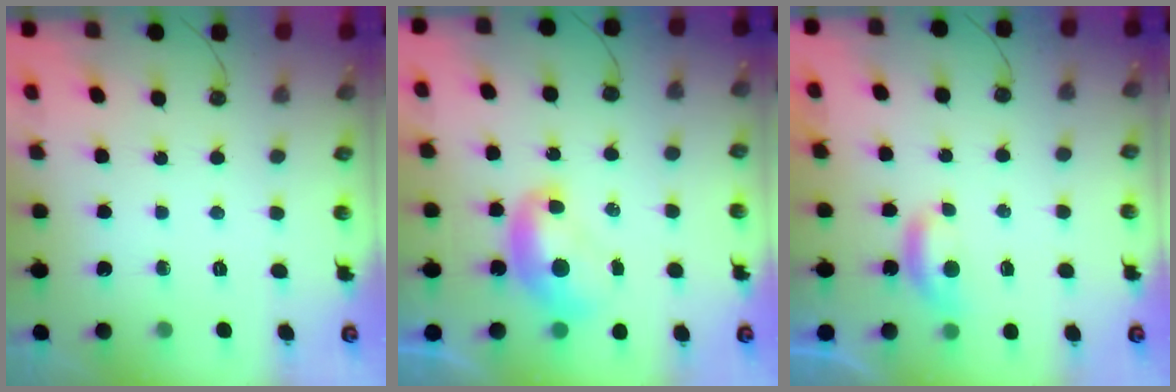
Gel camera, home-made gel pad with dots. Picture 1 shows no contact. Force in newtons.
{"total": 1.9, "press": 1.9, "slide": 0.2}
{"total": 2.5, "press": 2.5, "slide": 0.4}